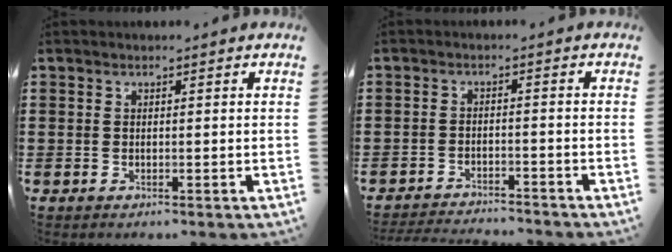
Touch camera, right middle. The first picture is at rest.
{"total": 2.5, "force": [-2.5, 0.1, 0.3], "torque": [-0.008, 0.001, -0.052]}